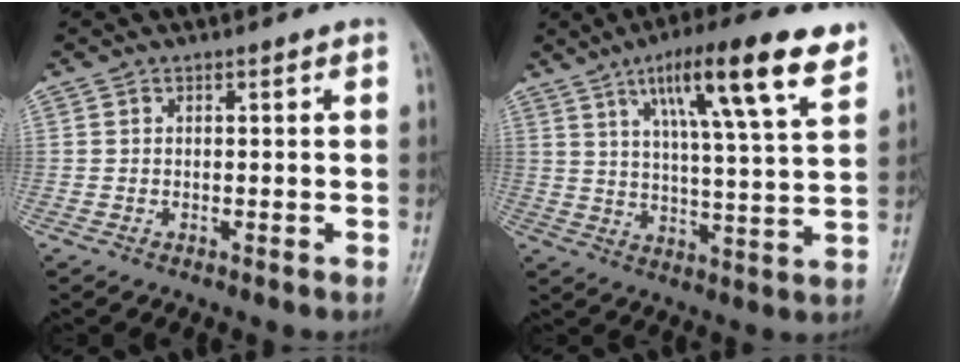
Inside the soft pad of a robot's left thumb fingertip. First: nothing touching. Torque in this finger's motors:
{"motor_torque": [0.48, 0.42, 1.66, -1.11, 0.15]}